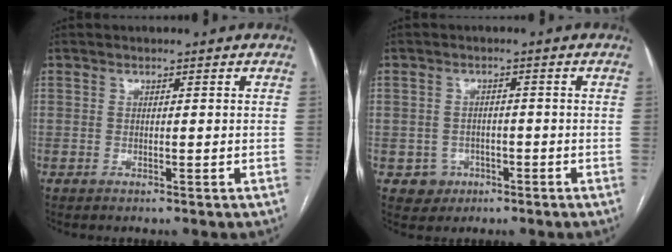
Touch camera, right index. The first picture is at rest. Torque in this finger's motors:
{"motor_torque": [-0.68, 0.18, -1.05, -0.21]}